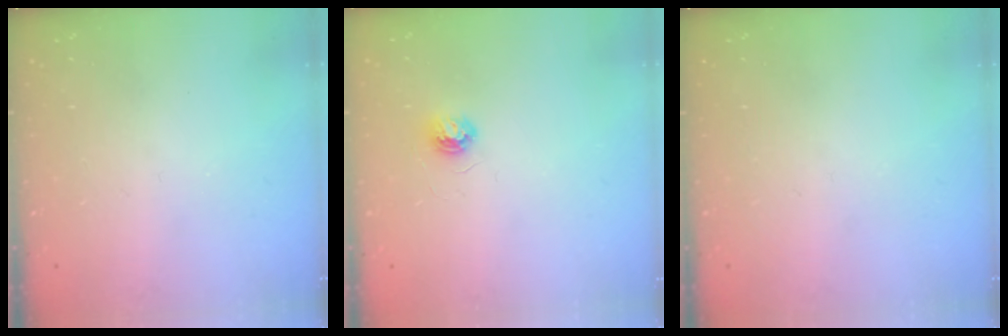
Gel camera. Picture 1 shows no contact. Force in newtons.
{"total": 3.7, "press": 3.7, "slide": 0.4}
{"total": 0.0}